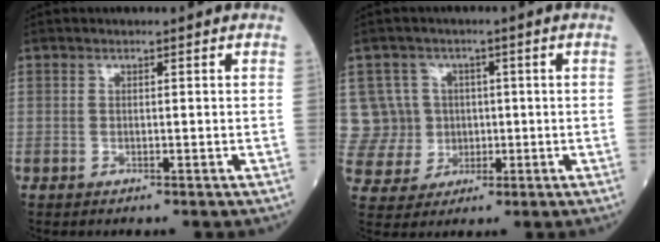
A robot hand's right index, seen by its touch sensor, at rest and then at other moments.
{"total": 8.6, "force": [1.5, 8.4, 0.5], "torque": [-0.018, 0.034, 0.039]}